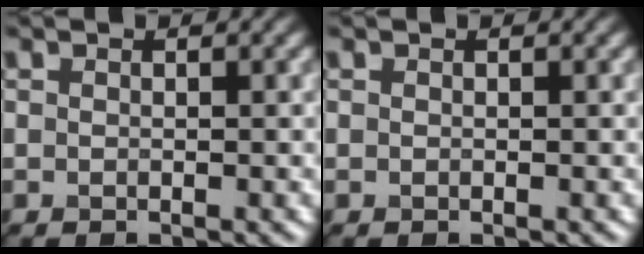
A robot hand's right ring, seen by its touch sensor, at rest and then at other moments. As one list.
[{"total": 0.0}]